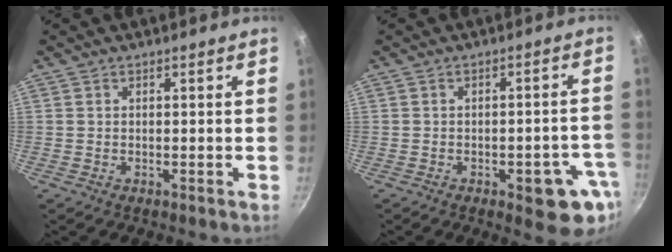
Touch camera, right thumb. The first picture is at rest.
{"total": 9.8, "force": [-4.0, 3.9, 8.1], "torque": [-0.060, 0.018, -0.047]}